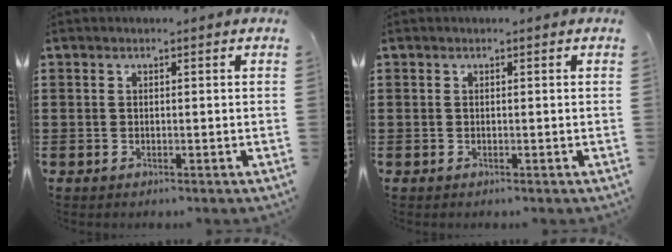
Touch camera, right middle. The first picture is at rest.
{"total": 0.0}